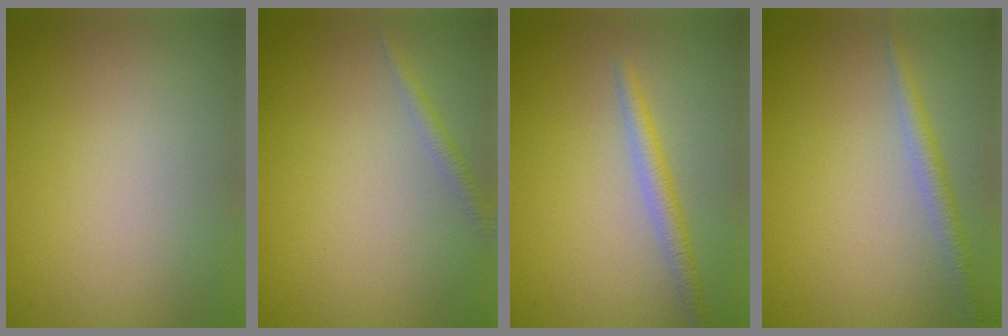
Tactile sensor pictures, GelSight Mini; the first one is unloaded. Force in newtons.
{"total": 1.2, "press": 1.2, "slide": 0.0}
{"total": 2.1, "press": 2.1, "slide": 0.1}
{"total": 1.8, "press": 1.8, "slide": 0.1}